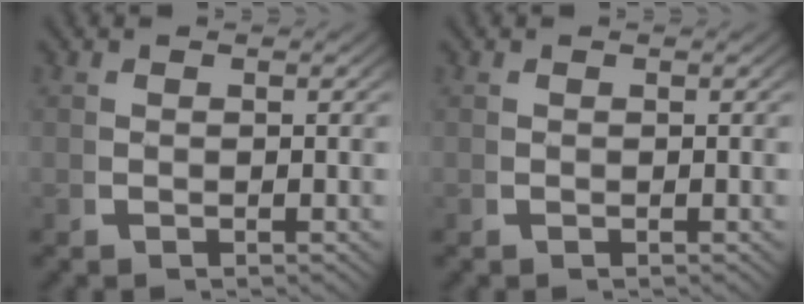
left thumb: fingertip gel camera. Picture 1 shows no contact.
{"total": 0.0}